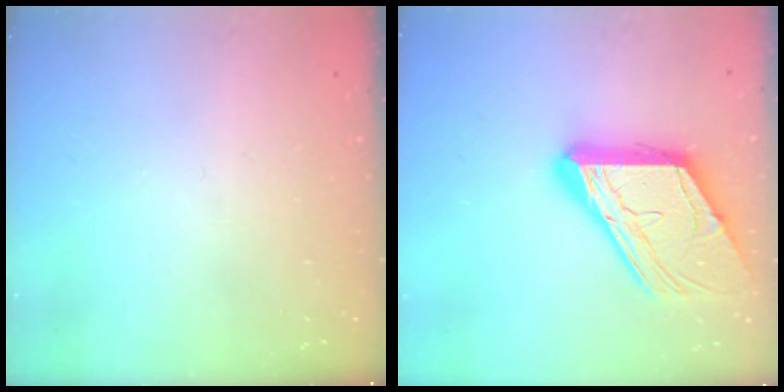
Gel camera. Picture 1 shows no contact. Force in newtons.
{"total": 18.5, "press": 18.4, "slide": 1.9}